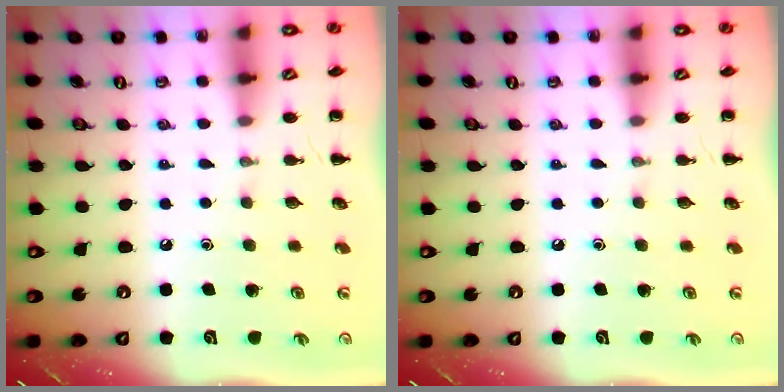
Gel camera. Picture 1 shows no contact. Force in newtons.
{"total": 0.0}